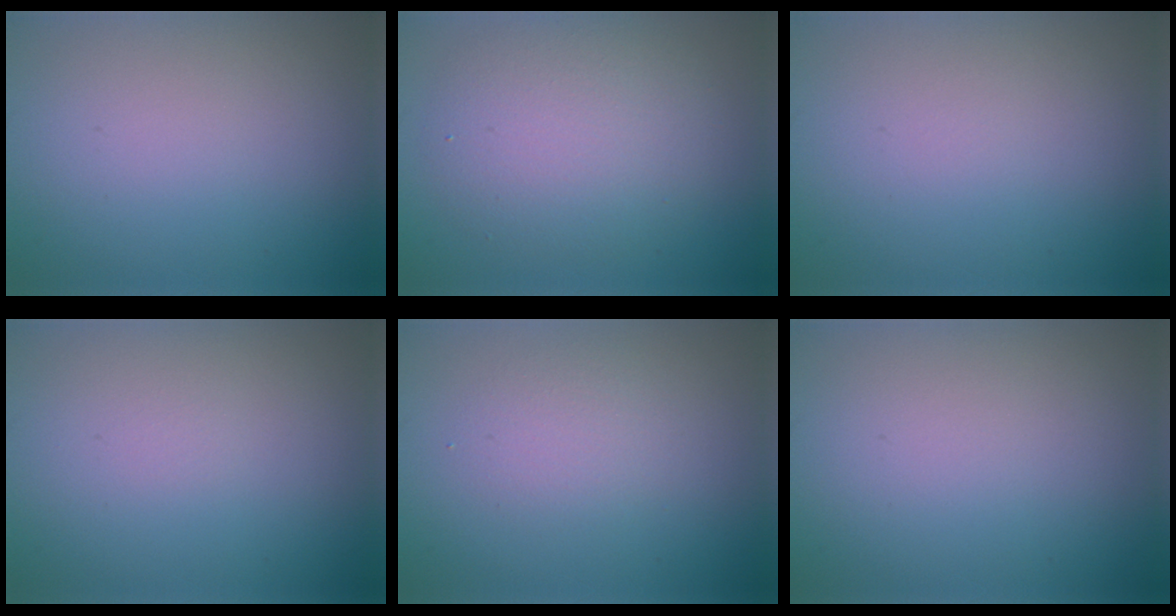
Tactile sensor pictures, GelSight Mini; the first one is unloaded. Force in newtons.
{"total": 5.5, "press": 5.5, "slide": 0.2}
{"total": 0.0}
{"total": 0.0}
{"total": 2.0, "press": 2.0, "slide": 0.1}
{"total": 0.0}